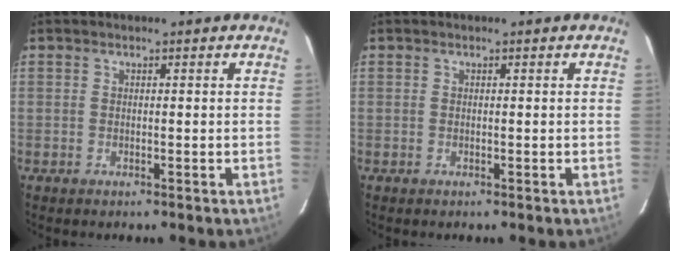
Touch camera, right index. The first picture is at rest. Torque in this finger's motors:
{"motor_torque": [0.00, 0.00, 0.01, 0.00]}